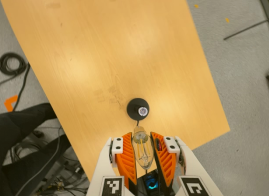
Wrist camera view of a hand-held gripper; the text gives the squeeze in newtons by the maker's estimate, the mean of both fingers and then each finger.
{"total": 19.0, "left": 20.4, "right": 17.5}